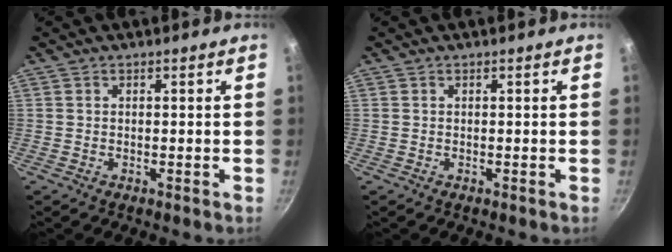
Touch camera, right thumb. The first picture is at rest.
{"total": 0.0}